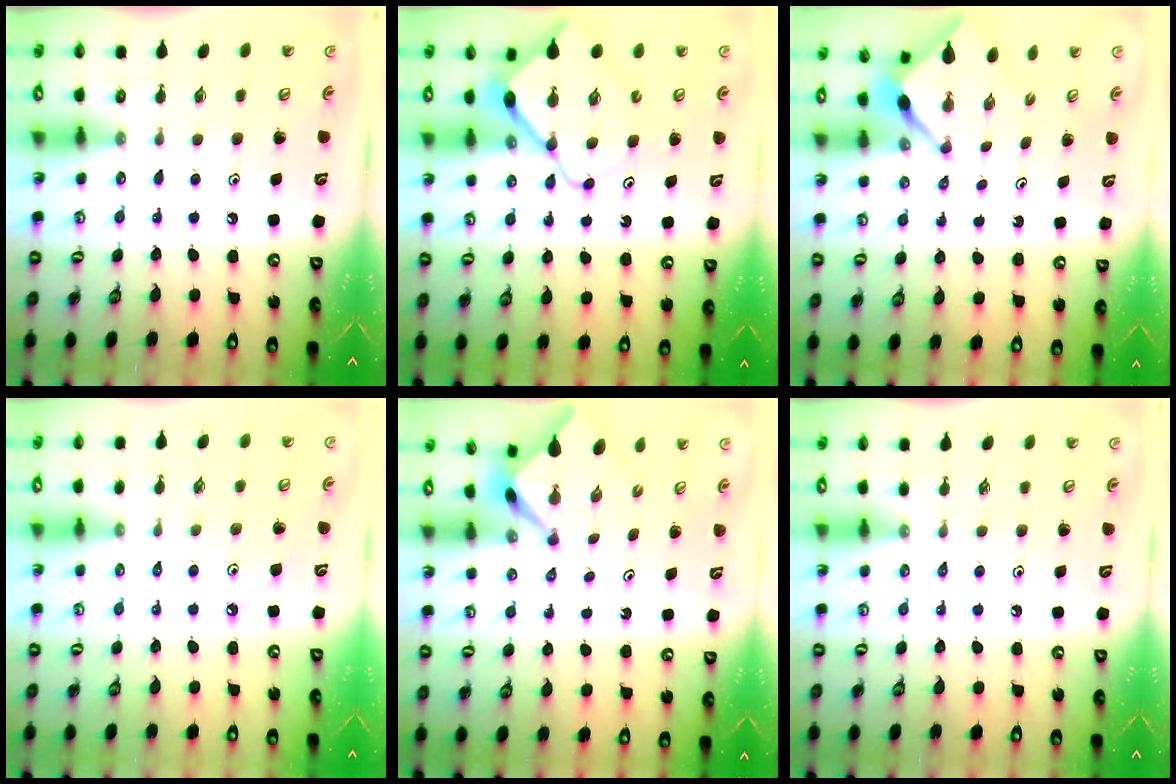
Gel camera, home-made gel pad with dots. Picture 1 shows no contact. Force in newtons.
{"total": 12.1, "press": 12.1, "slide": 1.1}
{"total": 2.8, "press": 2.8, "slide": 0.2}
{"total": 2.1, "press": 2.1, "slide": 0.4}
{"total": 2.2, "press": 2.2, "slide": 0.2}
{"total": 3.5, "press": 3.4, "slide": 0.6}